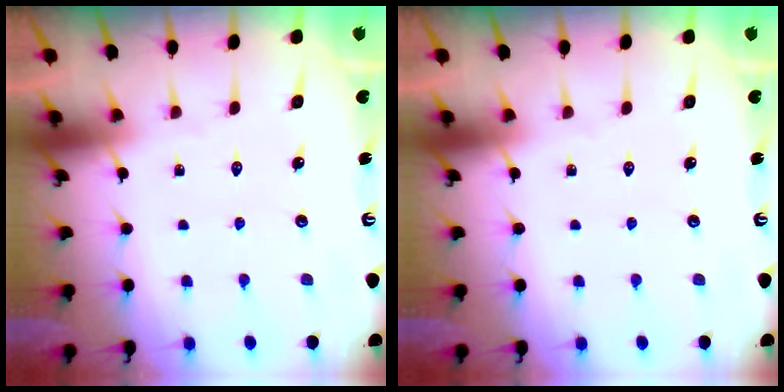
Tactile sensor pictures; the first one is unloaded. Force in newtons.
{"total": 0.0}